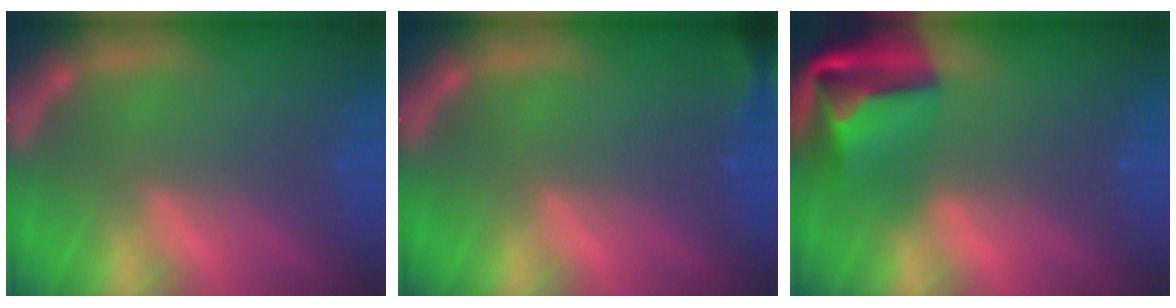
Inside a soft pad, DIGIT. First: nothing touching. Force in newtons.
{"total": 2.4}
{"total": 8.9}